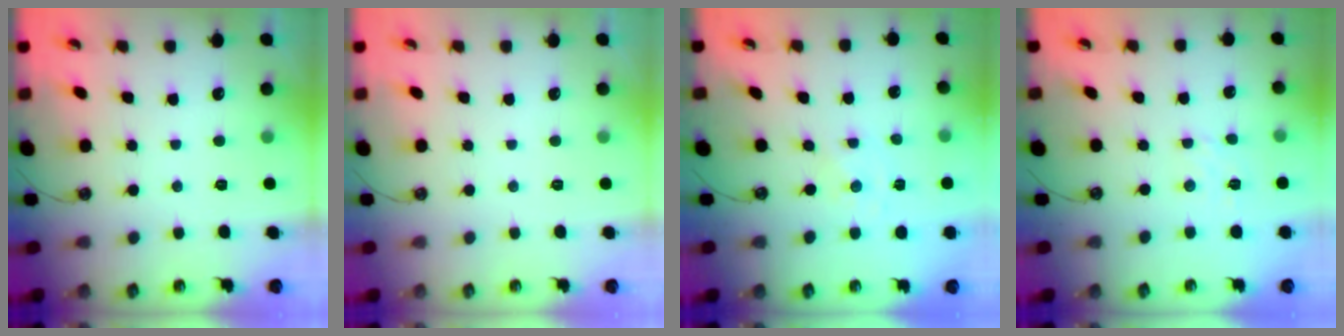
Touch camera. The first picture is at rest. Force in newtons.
{"total": 0.0}
{"total": 0.0}
{"total": 2.1, "press": 2.1, "slide": 0.5}